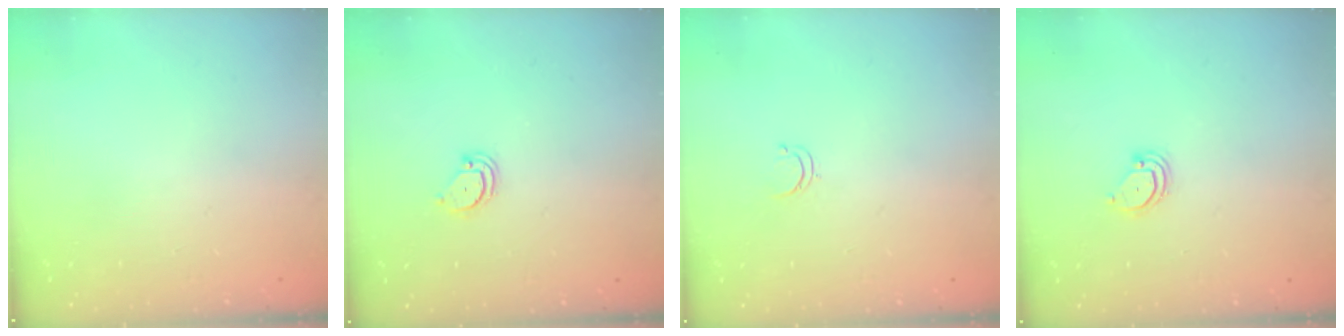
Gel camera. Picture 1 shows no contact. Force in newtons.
{"total": 2.6, "press": 2.6, "slide": 0.2}
{"total": 3.5, "press": 3.4, "slide": 0.4}
{"total": 3.6, "press": 3.5, "slide": 0.3}